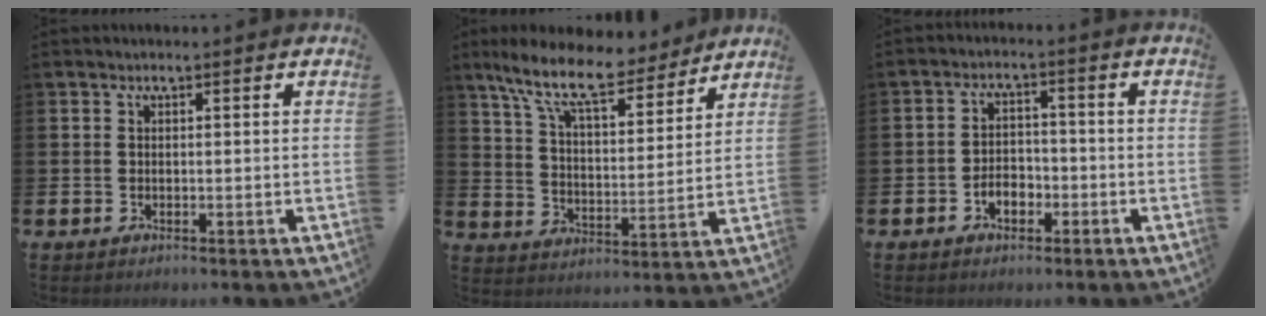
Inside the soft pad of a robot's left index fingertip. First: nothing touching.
{"total": 11.4, "force": [9.5, 3.1, 5.5], "torque": [-0.129, -0.051, 0.165]}
{"total": 3.1, "force": [-1.6, 2.1, 1.7], "torque": [-0.032, 0.006, -0.035]}